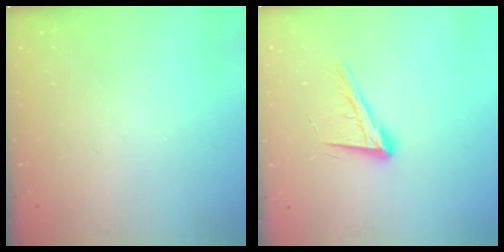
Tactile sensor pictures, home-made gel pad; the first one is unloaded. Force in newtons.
{"total": 14.6, "press": 14.0, "slide": 3.9}